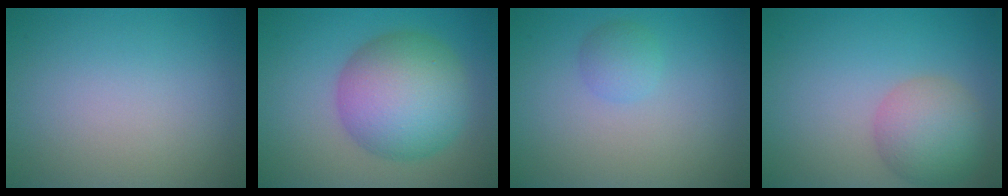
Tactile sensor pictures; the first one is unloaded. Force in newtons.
{"total": 9.4, "press": 9.4, "slide": 0.1}
{"total": 1.5, "press": 1.5, "slide": 0.0}
{"total": 4.9, "press": 4.9, "slide": 0.1}